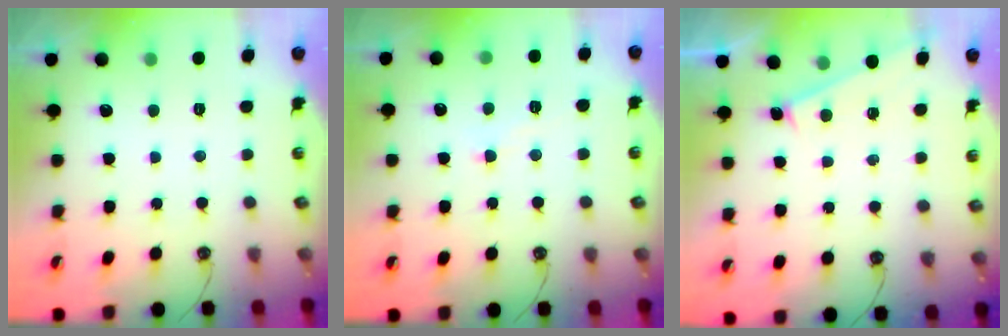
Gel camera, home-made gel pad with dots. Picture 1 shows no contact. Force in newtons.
{"total": 2.1, "press": 2.1, "slide": 0.2}
{"total": 4.1, "press": 4.1, "slide": 0.1}